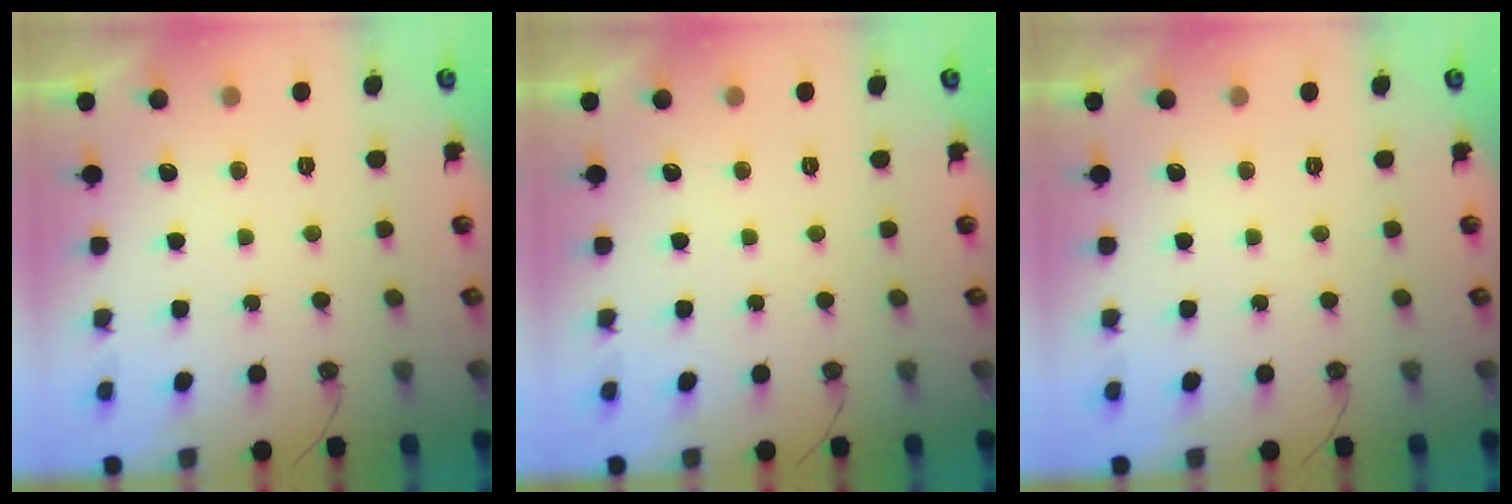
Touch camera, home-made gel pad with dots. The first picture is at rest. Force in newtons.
{"total": 0.8, "press": 0.5, "slide": 0.6}
{"total": 0.0}